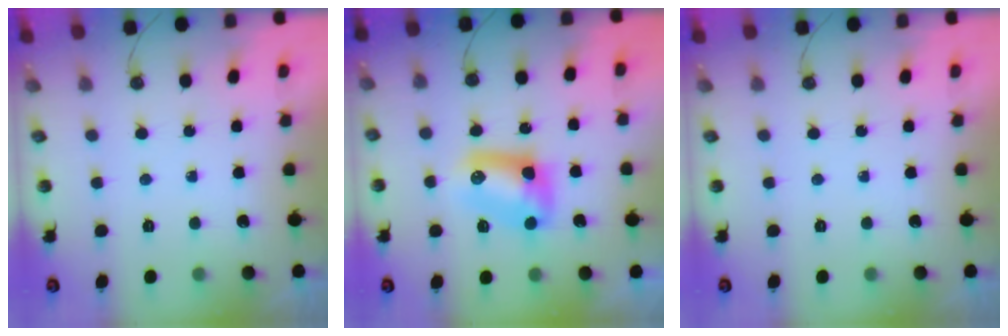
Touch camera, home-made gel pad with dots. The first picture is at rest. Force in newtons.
{"total": 8.9, "press": 8.9, "slide": 0.2}
{"total": 0.0}